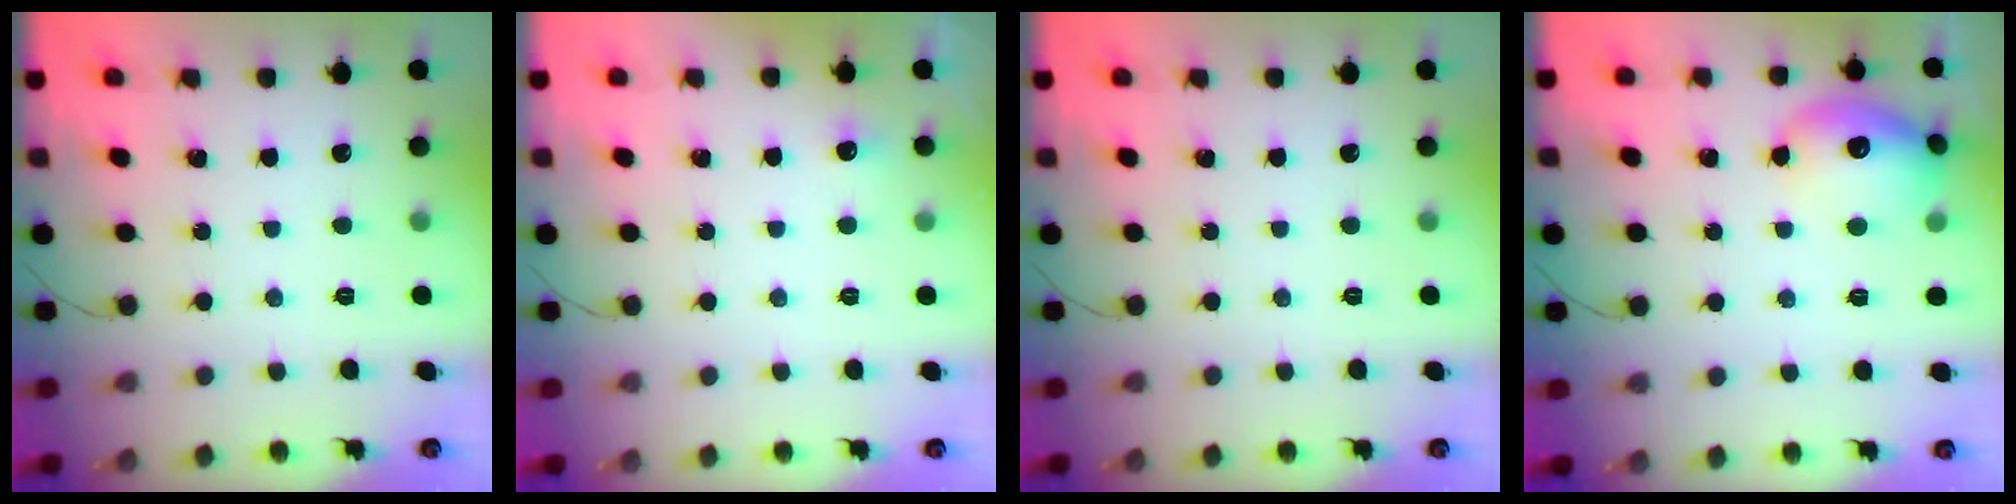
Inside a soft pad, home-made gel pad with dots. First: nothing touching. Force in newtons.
{"total": 3.4, "press": 3.0, "slide": 1.5}
{"total": 0.0}
{"total": 15.3, "press": 15.3, "slide": 1.3}